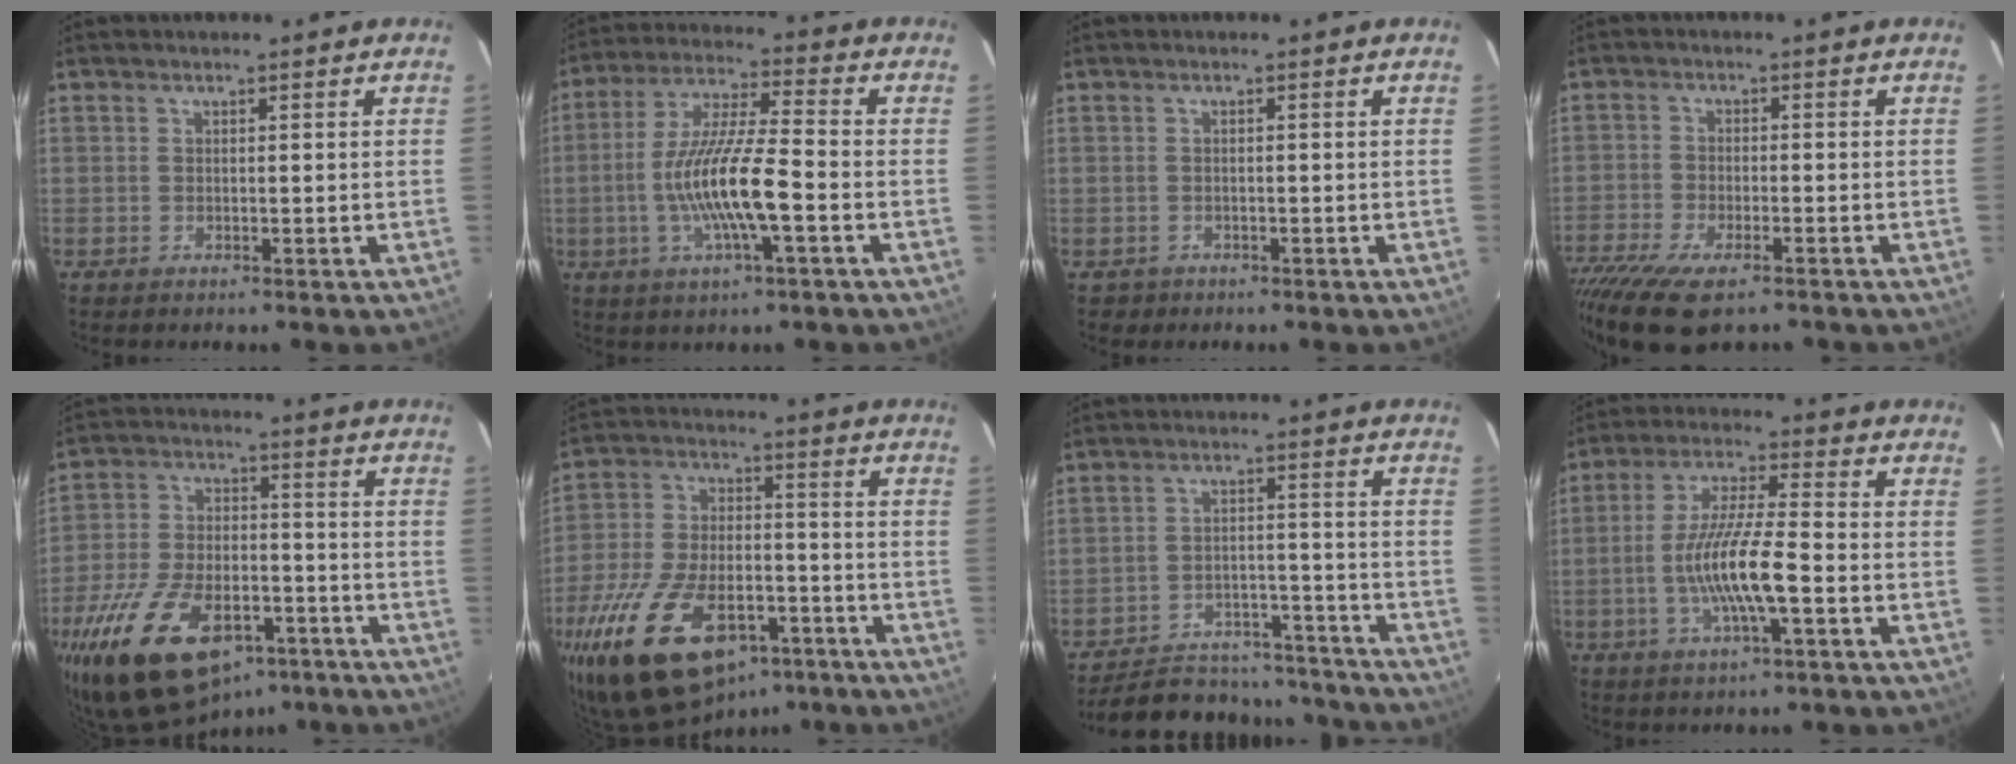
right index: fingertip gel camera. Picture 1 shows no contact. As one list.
[{"total": 13.8, "force": [-3.6, 1.8, 13.1], "torque": [-0.262, -0.003, -0.069]}, {"total": 1.7, "force": [-1.0, 1.4, 0.2], "torque": [-0.008, 0.001, -0.008]}, {"total": 16.3, "force": [-11.5, 5.6, 10.0], "torque": [-0.232, -0.072, -0.198]}, {"total": 25.4, "force": [-15.3, 12.9, 15.7], "torque": [-0.318, -0.021, -0.240]}, {"total": 26.1, "force": [-15.5, 13.1, 16.4], "torque": [-0.329, -0.022, -0.244]}, {"total": 21.2, "force": [-19.0, 7.0, 6.2], "torque": [-0.132, 0.028, -0.242]}, {"total": 11.4, "force": [-3.2, 1.2, 10.9], "torque": [-0.215, -0.003, -0.060]}]